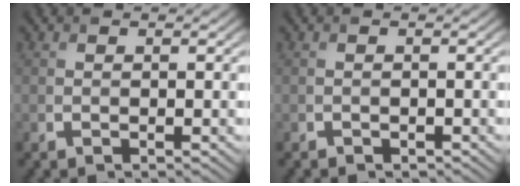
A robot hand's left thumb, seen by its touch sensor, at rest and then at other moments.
{"total": 0.7, "force": [-0.5, 0.1, -0.5], "torque": [0.009, -0.002, -0.010]}